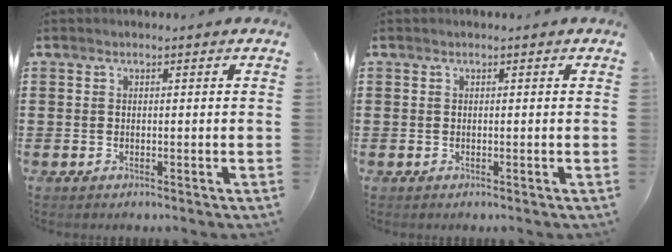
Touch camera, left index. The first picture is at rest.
{"total": 0.0}